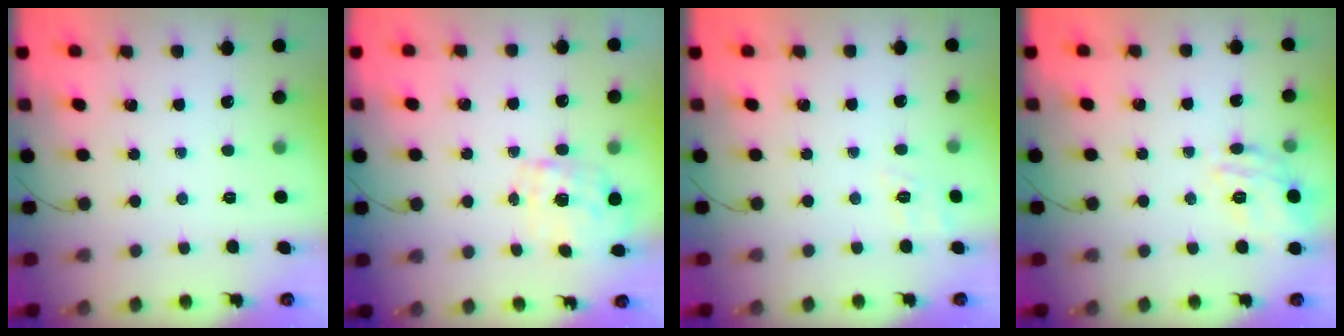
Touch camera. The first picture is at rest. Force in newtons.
{"total": 2.2, "press": 2.2, "slide": 0.4}
{"total": 7.5, "press": 7.2, "slide": 2.2}
{"total": 13.1, "press": 13.1, "slide": 0.5}